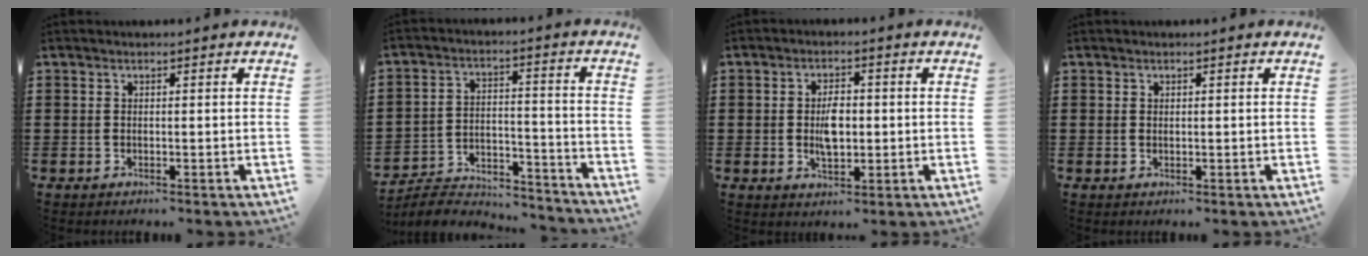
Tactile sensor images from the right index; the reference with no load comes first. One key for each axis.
{"total": 5.9, "fx": -5.6, "fy": 1.3, "fz": 1.1, "tx": -0.031, "ty": 0.006, "tz": -0.115}
{"total": 4.8, "fx": -0.1, "fy": 2.6, "fz": 4.0, "tx": -0.076, "ty": 0.002, "tz": -0.006}
{"total": 0.6, "fx": 0.4, "fy": 0.4, "fz": 0.0, "tx": -0.001, "ty": 0.004, "tz": 0.008}